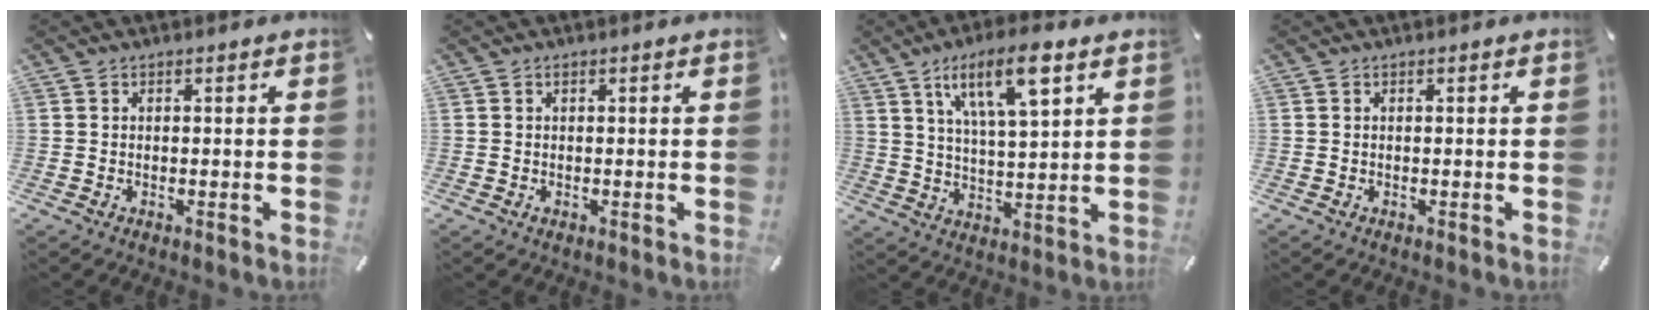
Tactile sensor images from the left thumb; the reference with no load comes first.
{"total": 0.6, "force": [0.1, 0.4, 0.4], "torque": [-0.009, 0.000, 0.001]}
{"total": 13.3, "force": [7.3, 4.0, 10.3], "torque": [-0.172, -0.021, 0.121]}
{"total": 0.0}